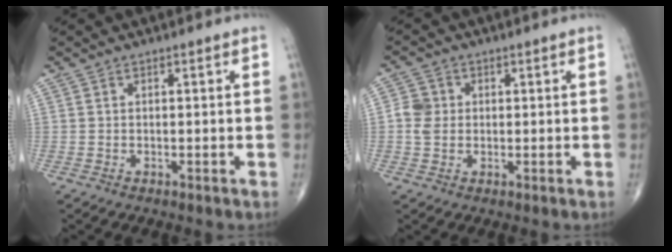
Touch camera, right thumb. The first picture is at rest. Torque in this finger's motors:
{"motor_torque": [-0.05, -0.04, 0.31, 0.11, 0.00]}